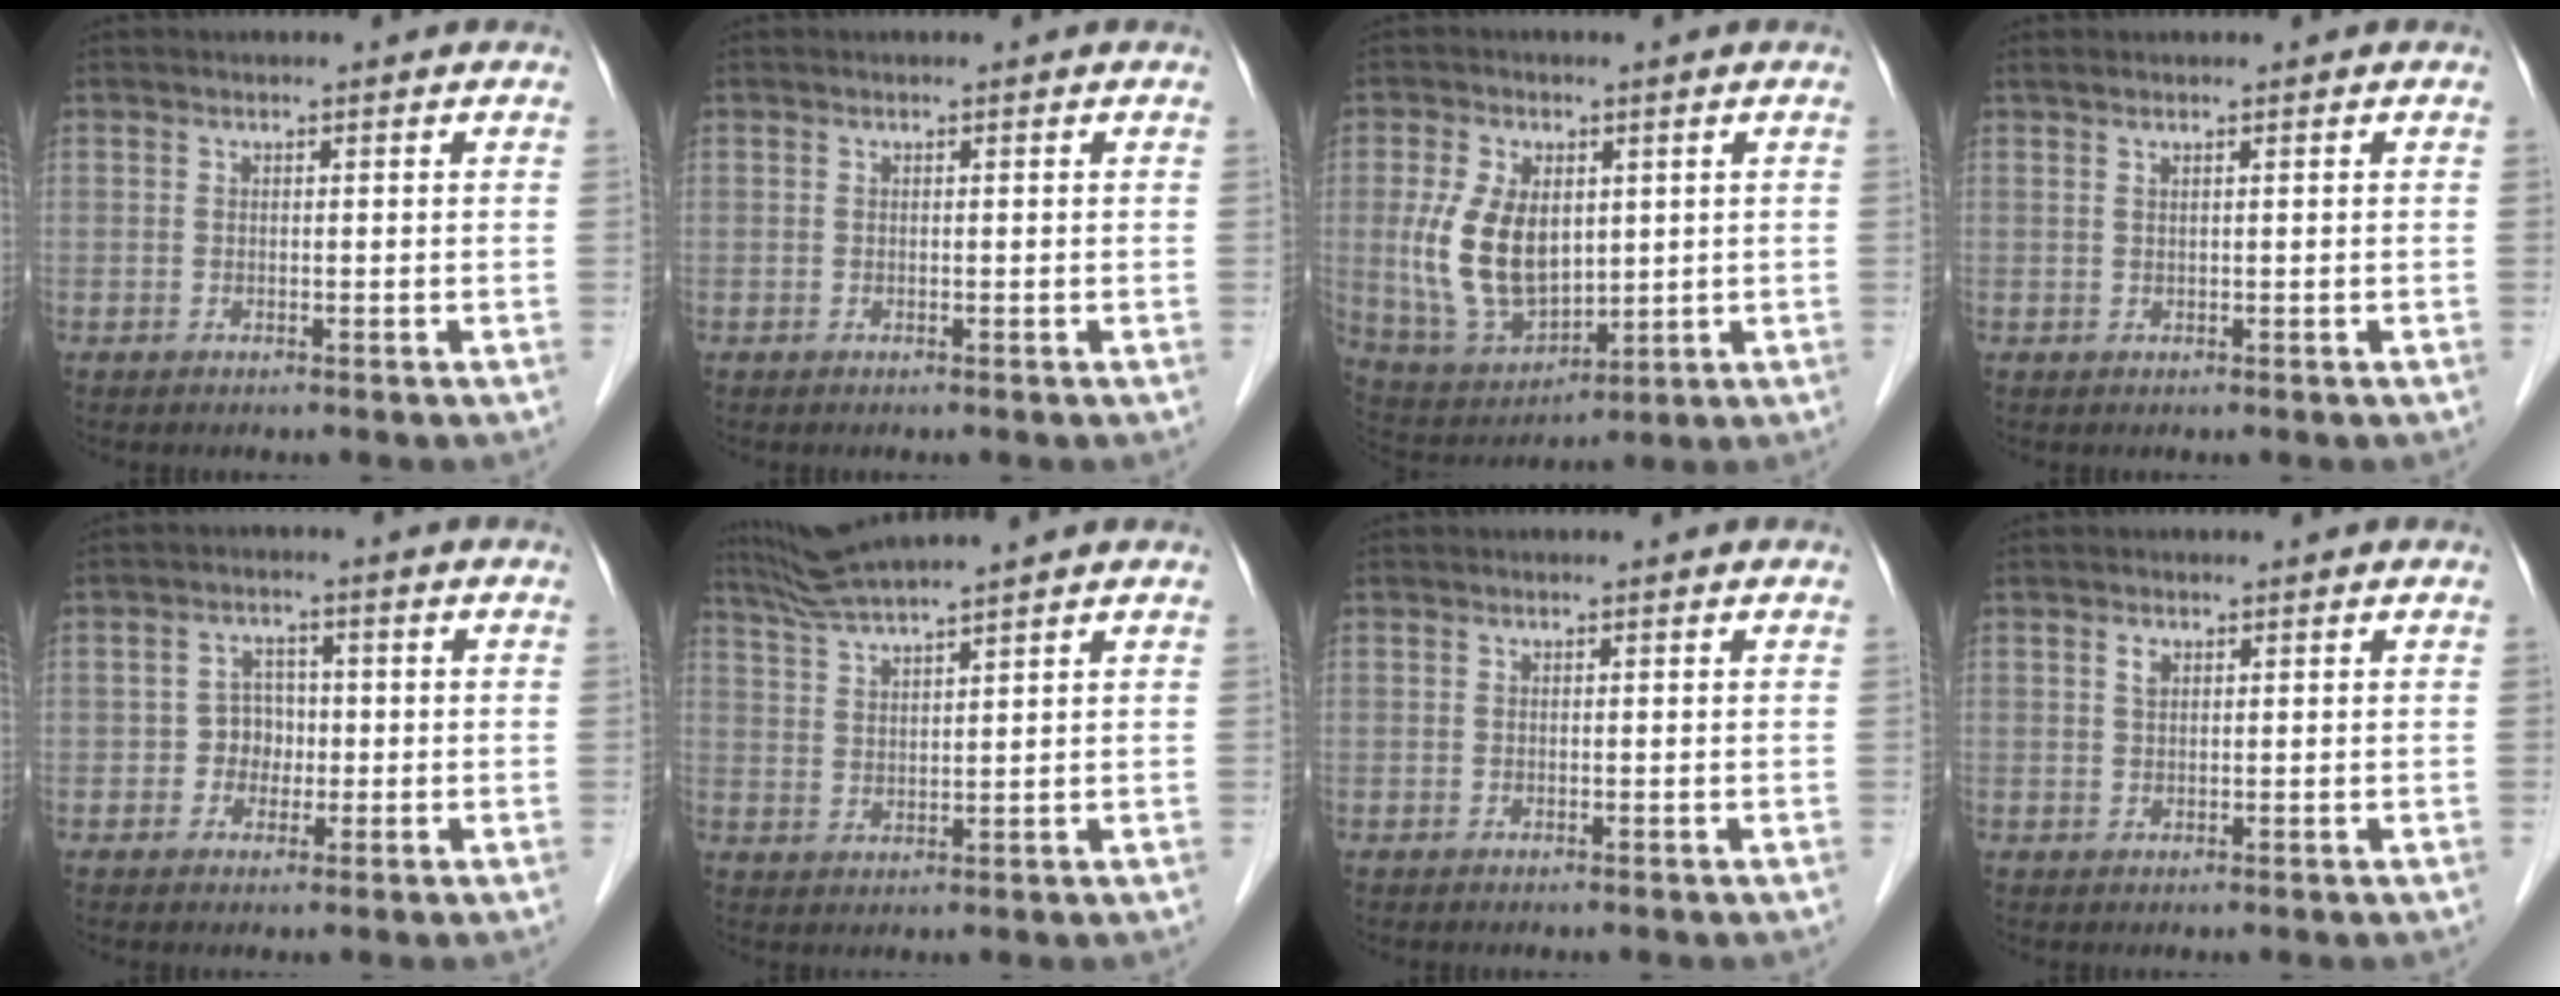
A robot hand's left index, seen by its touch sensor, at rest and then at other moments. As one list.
[{"total": 0.0}, {"total": 11.3, "force": [1.4, 6.7, 9.0], "torque": [-0.191, -0.001, 0.046]}, {"total": 0.6, "force": [0.4, -0.1, 0.5], "torque": [-0.017, 0.008, 0.012]}, {"total": 3.5, "force": [-0.7, 3.2, 1.5], "torque": [-0.024, 0.010, -0.013]}, {"total": 7.8, "force": [6.9, -1.5, 3.2], "torque": [-0.066, 0.023, 0.130]}, {"total": 0.0}, {"total": 1.3, "force": [0.6, 0.6, 0.9], "torque": [-0.019, 0.003, 0.011]}]